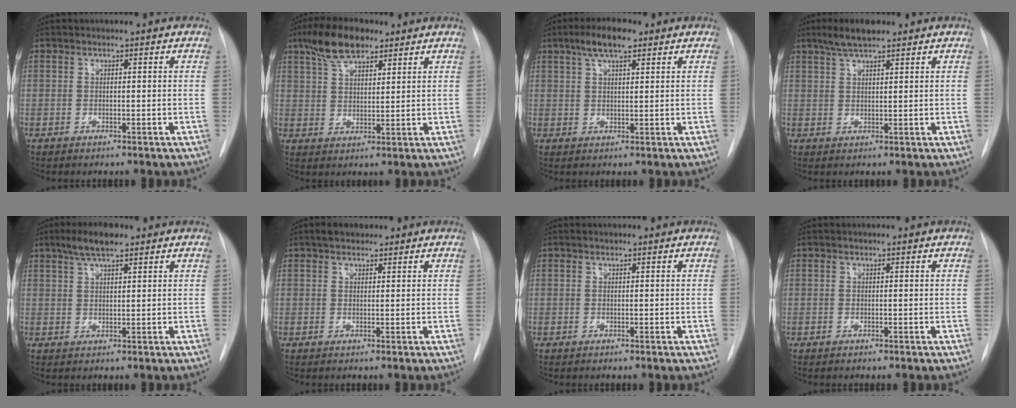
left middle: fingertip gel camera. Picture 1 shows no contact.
{"total": 8.1, "force": [5.6, 3.2, 4.9], "torque": [-0.099, 0.017, 0.104]}
{"total": 5.8, "force": [3.6, 1.5, 4.2], "torque": [-0.086, 0.013, 0.063]}
{"total": 5.1, "force": [3.8, 1.0, 3.3], "torque": [-0.070, 0.011, 0.069]}
{"total": 5.3, "force": [3.7, 1.1, 3.6], "torque": [-0.076, 0.011, 0.066]}
{"total": 2.7, "force": [2.0, 1.4, 1.2], "torque": [-0.024, 0.012, 0.029]}
{"total": 0.0}
{"total": 0.0}